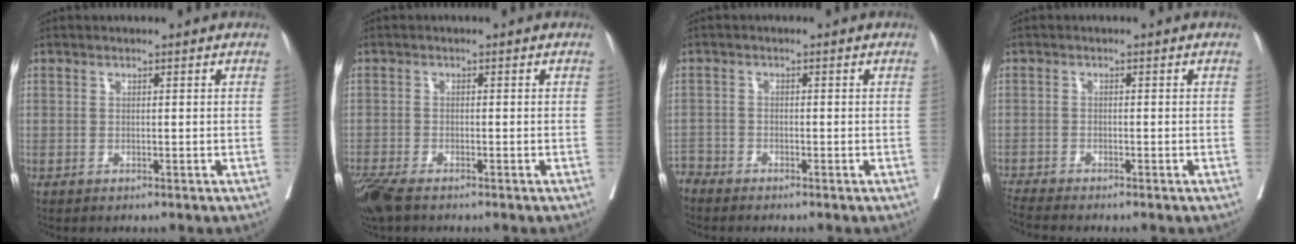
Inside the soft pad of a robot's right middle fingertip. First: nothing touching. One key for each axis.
{"total": 5.3, "fx": -4.0, "fy": 1.4, "fz": 3.2, "tx": -0.065, "ty": -0.015, "tz": -0.074}
{"total": 2.1, "fx": -2.0, "fy": 0.3, "fz": -0.4, "tx": 0.016, "ty": -0.005, "tz": -0.041}
{"total": 3.7, "fx": -3.4, "fy": -1.1, "fz": 1.0, "tx": -0.020, "ty": -0.009, "tz": -0.063}